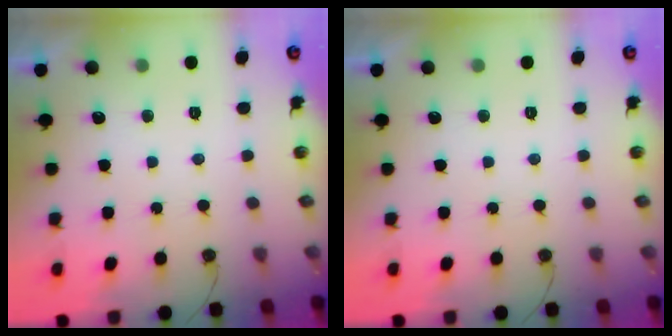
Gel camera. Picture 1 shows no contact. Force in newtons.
{"total": 0.0}